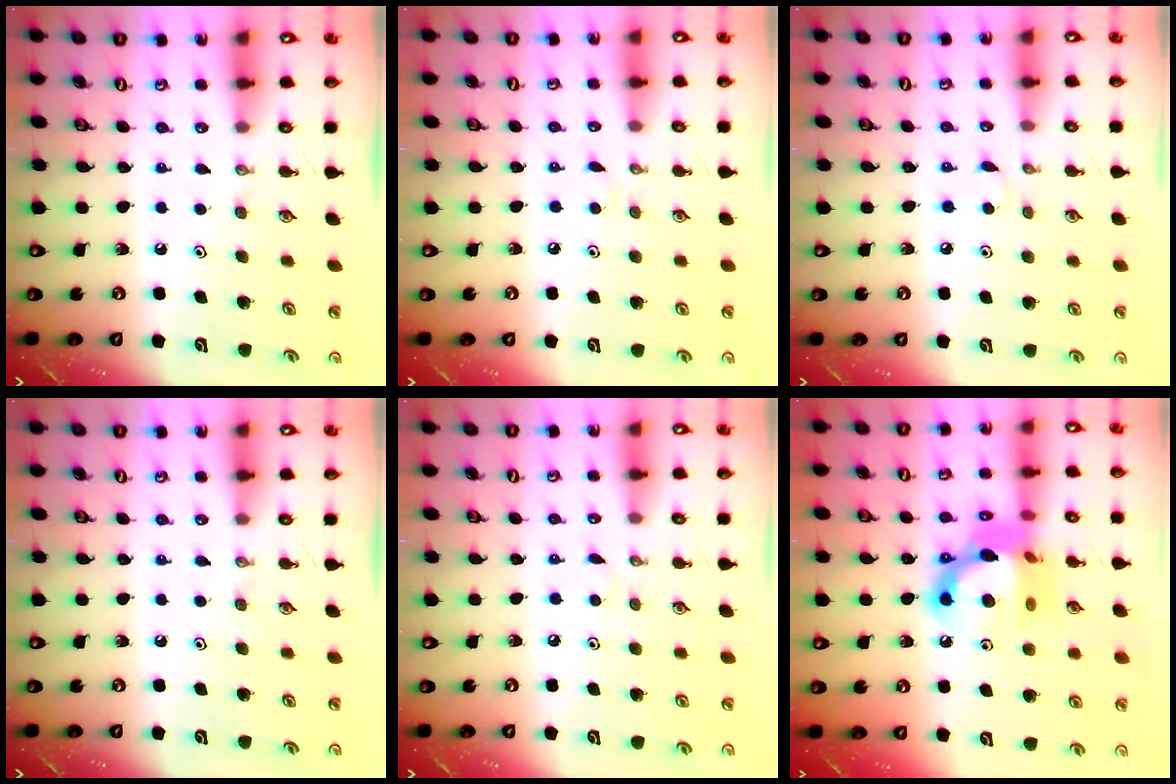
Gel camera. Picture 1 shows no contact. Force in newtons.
{"total": 2.1, "press": 2.1, "slide": 0.3}
{"total": 3.3, "press": 3.2, "slide": 0.4}
{"total": 0.0}
{"total": 2.1, "press": 2.1, "slide": 0.3}
{"total": 15.2, "press": 15.1, "slide": 1.7}